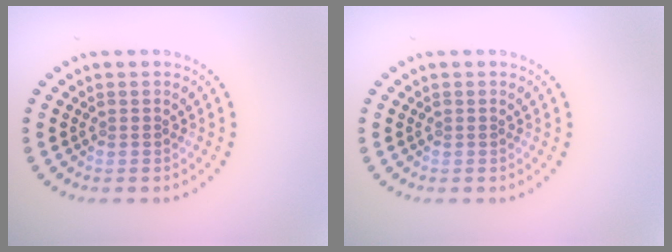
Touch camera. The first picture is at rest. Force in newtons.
{"total": 0.0}